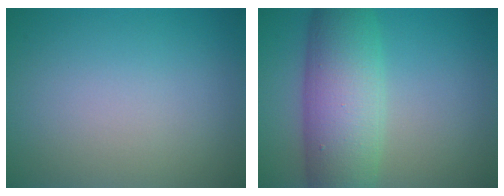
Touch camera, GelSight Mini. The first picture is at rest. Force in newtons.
{"total": 8.7, "press": 8.7, "slide": 0.2}